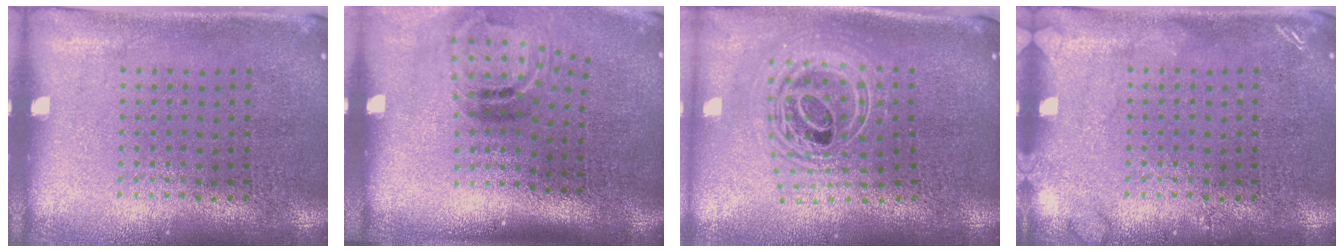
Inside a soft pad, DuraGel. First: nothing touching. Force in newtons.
{"total": 1.9, "press": 1.2, "slide": 1.5}
{"total": 2.4, "press": 1.8, "slide": 1.7}
{"total": 1.5, "press": 1.5, "slide": 0.2}